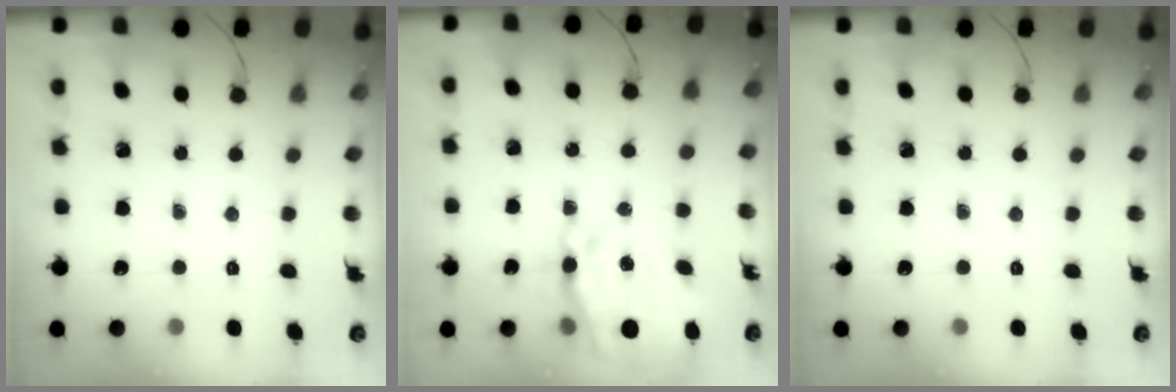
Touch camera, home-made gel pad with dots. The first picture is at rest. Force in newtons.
{"total": 15.4, "press": 14.5, "slide": 5.1}
{"total": 0.0}